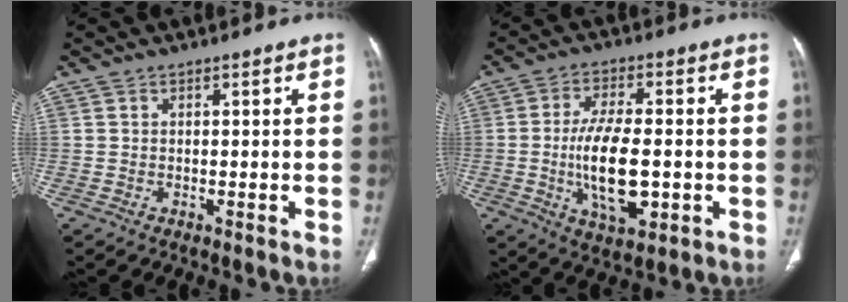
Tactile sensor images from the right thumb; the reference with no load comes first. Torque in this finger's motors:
{"motor_torque": [2.38, 2.63, 1.55, -0.74, 0.50]}